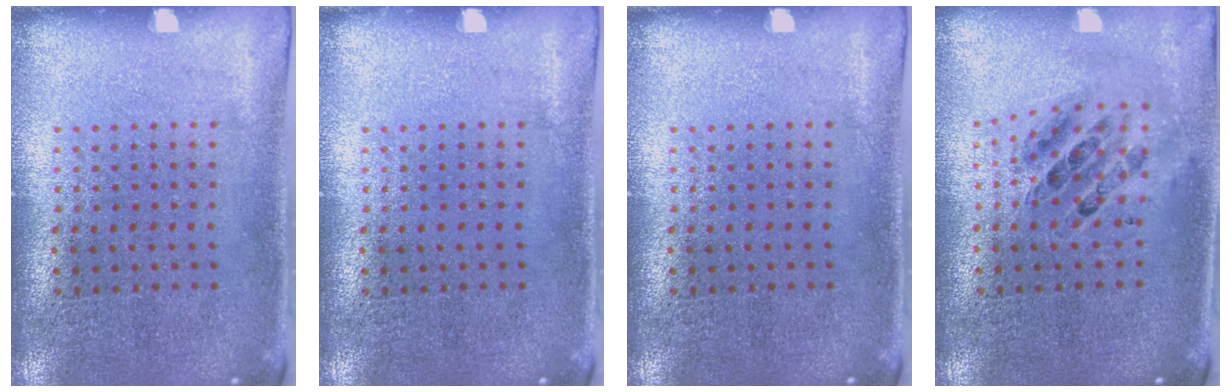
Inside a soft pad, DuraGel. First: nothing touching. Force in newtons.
{"total": 0.0}
{"total": 0.0}
{"total": 0.7, "press": 0.7, "slide": 0.1}